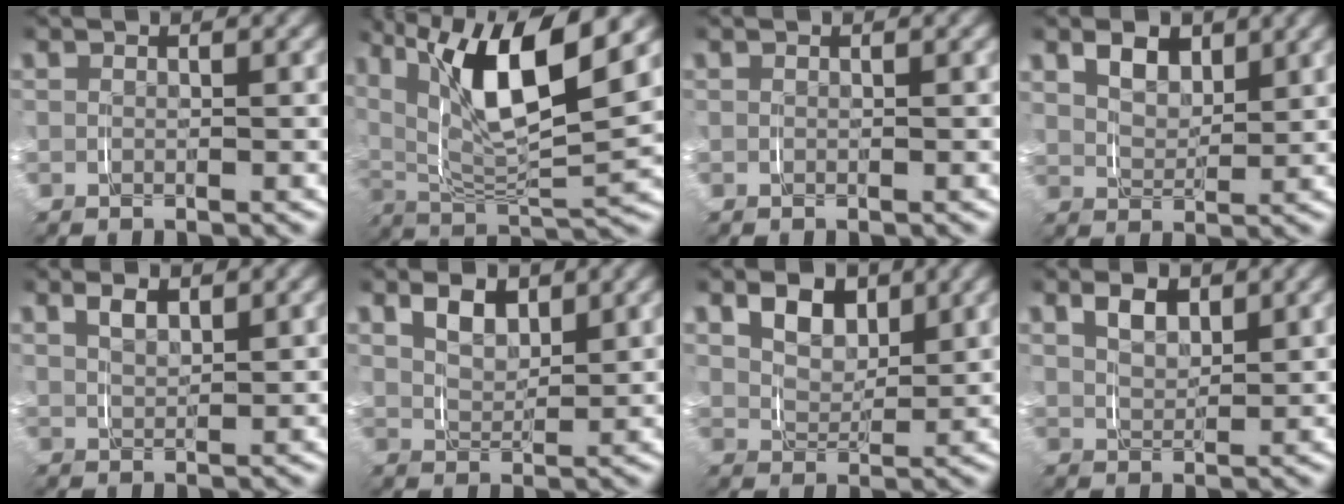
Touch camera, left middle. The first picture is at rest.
{"total": 11.4, "force": [4.8, 4.7, 9.2], "torque": [-0.161, 0.009, 0.075]}
{"total": 0.0}
{"total": 3.7, "force": [2.2, 2.2, 2.0], "torque": [-0.040, -0.004, 0.038]}
{"total": 2.0, "force": [1.4, 0.7, 1.3], "torque": [-0.022, -0.003, 0.031]}
{"total": 3.7, "force": [2.2, 2.2, 2.1], "torque": [-0.040, -0.002, 0.036]}
{"total": 4.6, "force": [2.5, 3.0, 2.4], "torque": [-0.049, -0.001, 0.041]}
{"total": 3.1, "force": [1.8, 1.6, 1.9], "torque": [-0.034, -0.004, 0.035]}